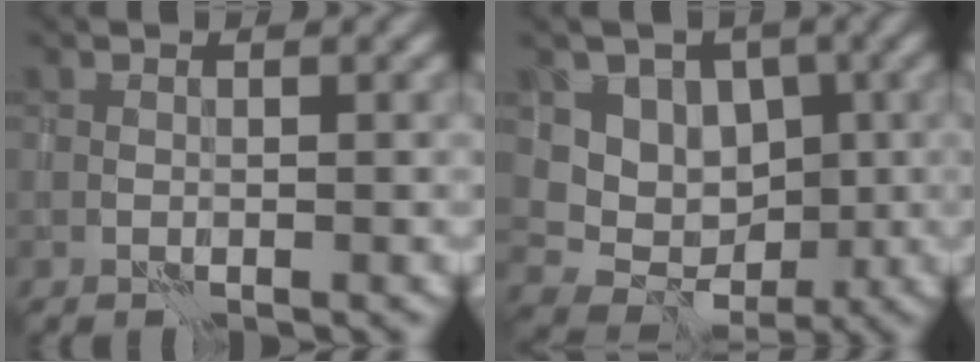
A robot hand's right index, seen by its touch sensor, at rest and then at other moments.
{"total": 6.5, "force": [1.5, 5.6, 3.0], "torque": [-0.024, -0.010, 0.012]}